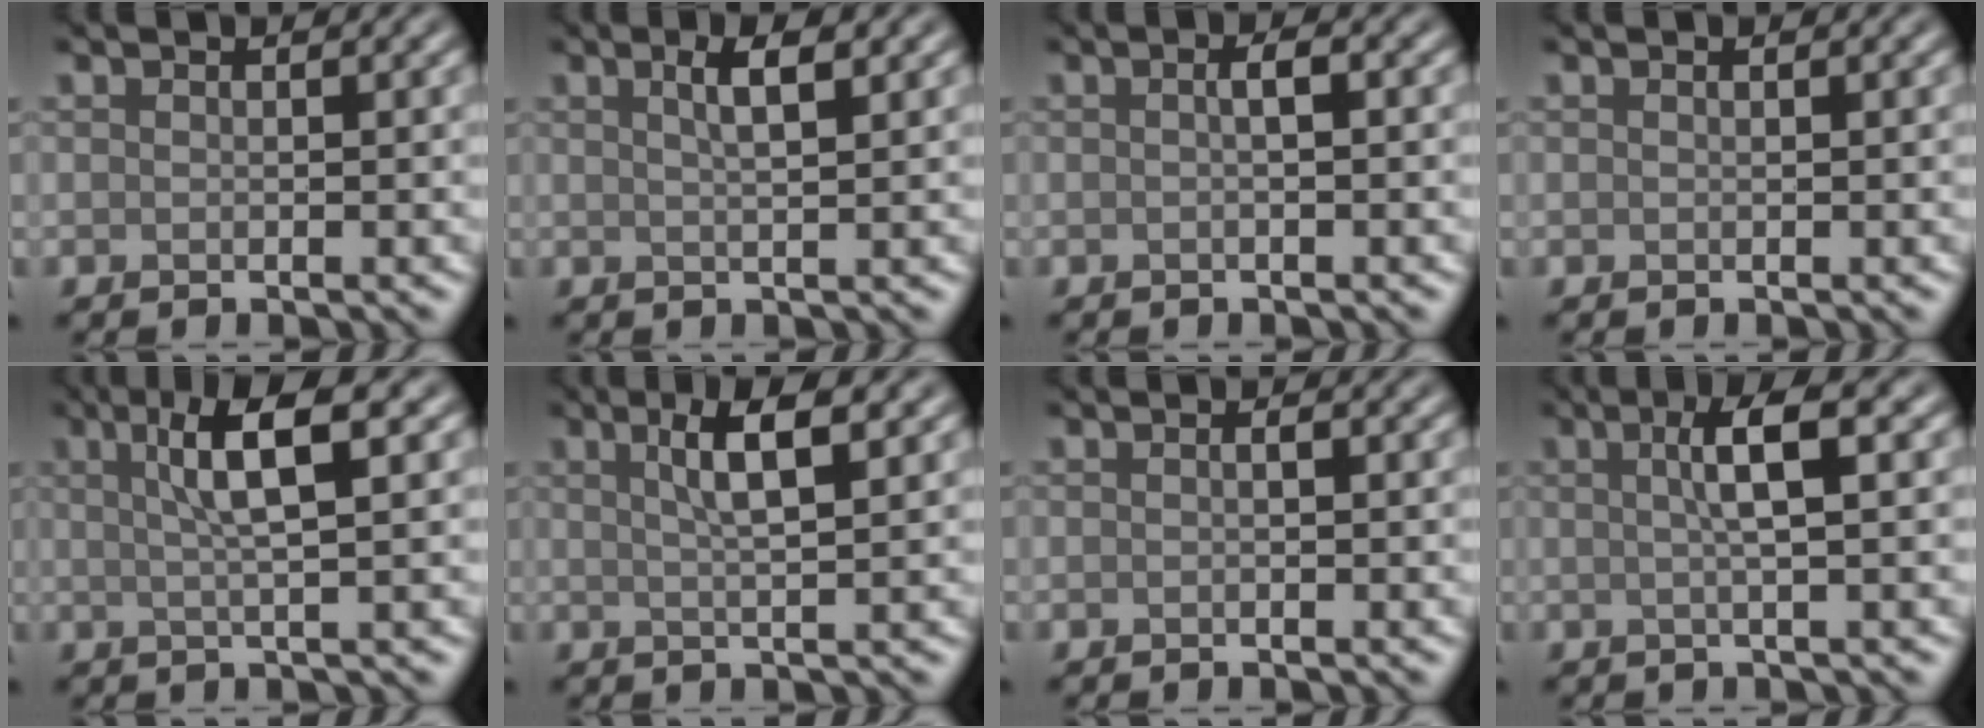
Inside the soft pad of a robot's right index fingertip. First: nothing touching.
{"total": 2.7, "force": [1.2, 0.7, 2.4], "torque": [-0.028, 0.007, 0.016]}
{"total": 1.3, "force": [0.0, 0.2, 1.3], "torque": [-0.022, 0.004, 0.000]}
{"total": 0.0}
{"total": 5.2, "force": [1.7, 1.0, 4.9], "torque": [-0.075, 0.009, 0.025]}
{"total": 4.3, "force": [1.7, 1.0, 3.8], "torque": [-0.055, 0.008, 0.026]}
{"total": 0.6, "force": [-0.1, 0.1, 0.5], "torque": [-0.011, 0.001, -0.001]}
{"total": 3.9, "force": [0.8, 0.7, 3.7], "torque": [-0.057, 0.009, 0.007]}